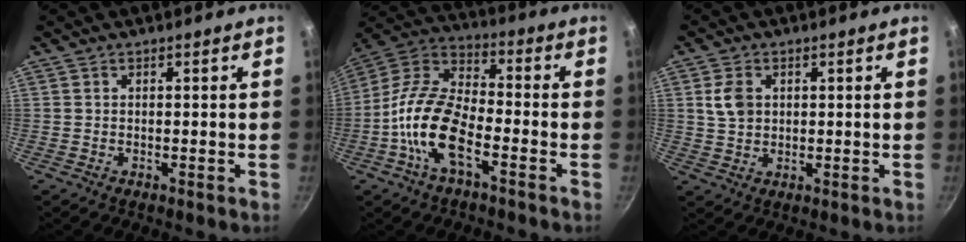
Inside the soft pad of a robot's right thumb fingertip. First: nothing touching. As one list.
[{"total": 14.6, "force": [-5.6, 6.6, 11.8], "torque": [-0.220, 0.044, -0.126]}, {"total": 4.9, "force": [1.2, 3.6, 3.1], "torque": [-0.049, -0.001, 0.024]}]